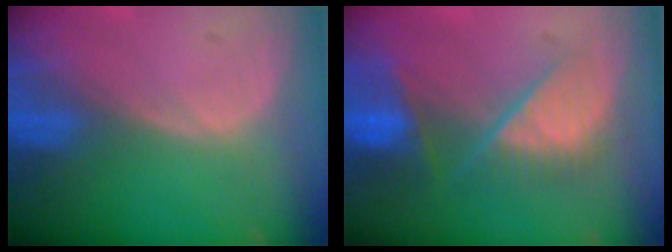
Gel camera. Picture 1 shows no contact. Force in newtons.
{"total": 9.7, "press": 8.2, "slide": 5.1}